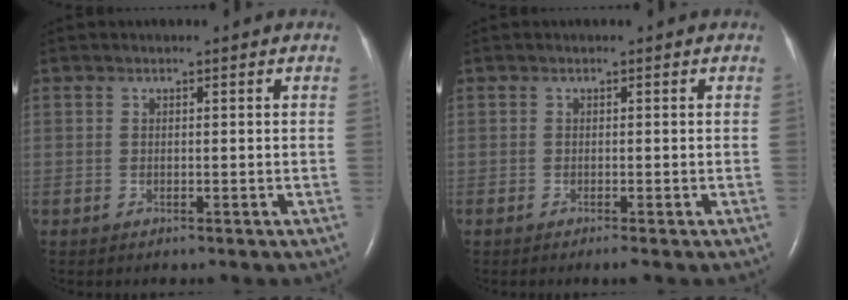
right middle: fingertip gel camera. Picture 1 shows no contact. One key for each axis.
{"total": 0.7, "fx": -0.5, "fy": -0.1, "fz": 0.5, "tx": -0.010, "ty": -0.002, "tz": -0.009}